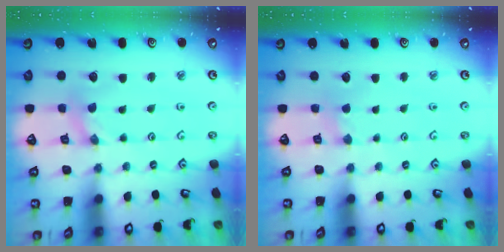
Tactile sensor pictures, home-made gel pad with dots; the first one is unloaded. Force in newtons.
{"total": 1.2, "press": 1.2, "slide": 0.3}